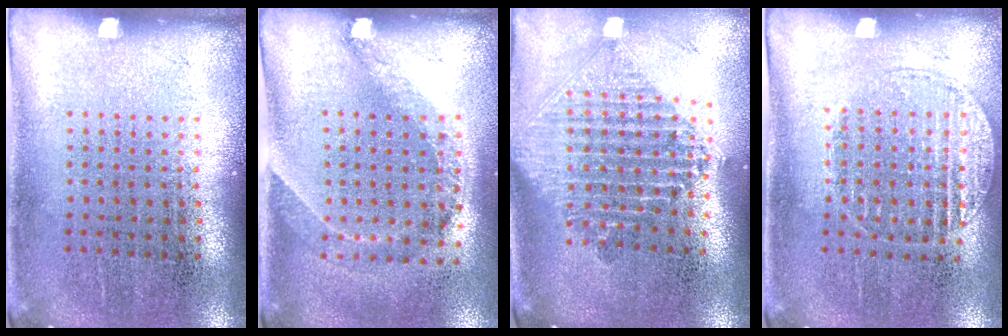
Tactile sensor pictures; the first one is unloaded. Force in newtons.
{"total": 1.4, "press": 1.1, "slide": 0.9}
{"total": 2.2, "press": 1.7, "slide": 1.4}
{"total": 1.1, "press": 1.1, "slide": 0.2}